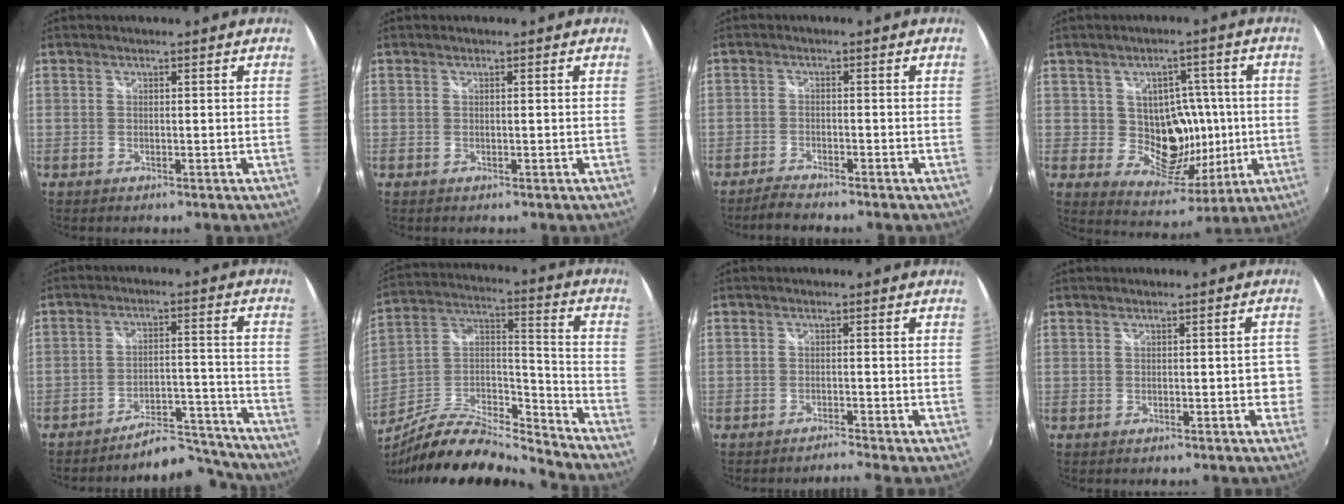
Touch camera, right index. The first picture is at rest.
{"total": 0.0}
{"total": 3.0, "force": [-2.9, 0.1, 0.8], "torque": [-0.034, -0.008, -0.057]}
{"total": 10.7, "force": [0.1, 9.4, 5.1], "torque": [-0.091, 0.003, 0.015]}
{"total": 12.0, "force": [-11.6, 2.7, 1.8], "torque": [-0.027, 0.040, -0.153]}
{"total": 16.7, "force": [-14.5, 2.9, 7.8], "torque": [-0.154, 0.005, -0.268]}
{"total": 1.9, "force": [-1.7, -0.7, 0.0], "torque": [-0.006, -0.004, -0.031]}
{"total": 3.3, "force": [-0.6, 1.7, 2.7], "torque": [-0.026, 0.004, -0.005]}